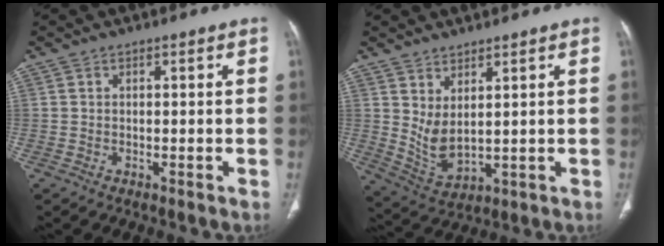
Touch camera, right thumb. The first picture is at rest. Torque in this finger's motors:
{"motor_torque": [-0.62, 0.85, 0.78, 0.17, 0.03]}